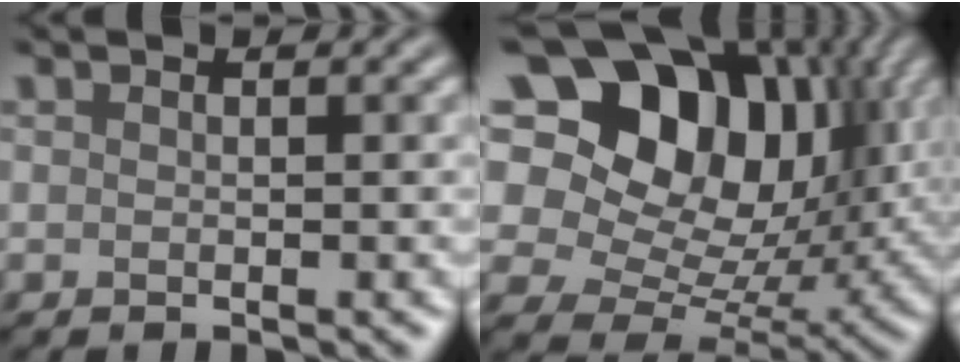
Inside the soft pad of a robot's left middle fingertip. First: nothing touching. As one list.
[{"total": 17.8, "force": [8.1, 12.2, 10.2], "torque": [-0.210, 0.075, 0.142]}]